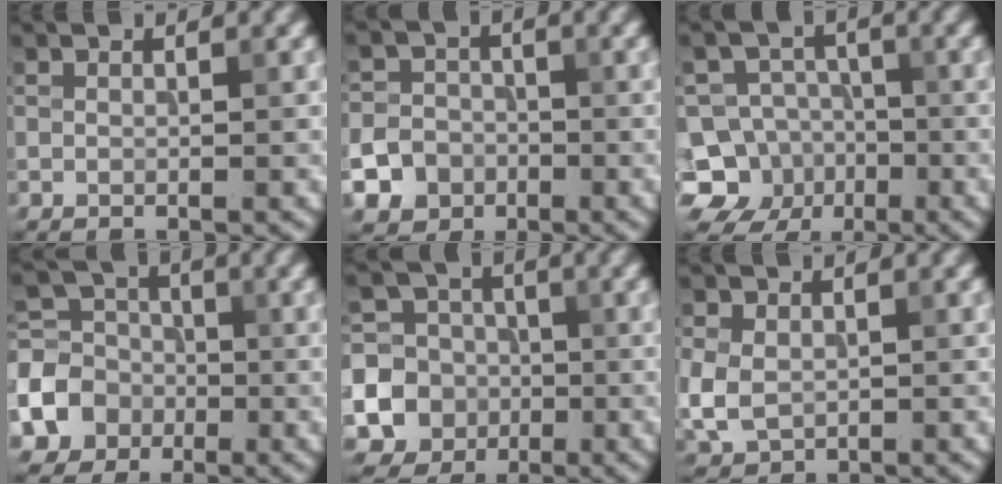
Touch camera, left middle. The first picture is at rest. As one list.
[{"total": 8.3, "force": [-4.2, 7.0, 1.7], "torque": [-0.032, -0.026, -0.088]}, {"total": 9.2, "force": [-4.4, 7.9, 1.6], "torque": [-0.017, -0.001, -0.093]}, {"total": 5.7, "force": [-1.9, 5.0, 2.0], "torque": [-0.044, 0.002, -0.051]}, {"total": 15.5, "force": [-4.0, 14.6, 3.1], "torque": [-0.120, -0.012, -0.086]}, {"total": 4.1, "force": [-0.4, 3.3, 2.5], "torque": [-0.066, -0.010, -0.004]}]